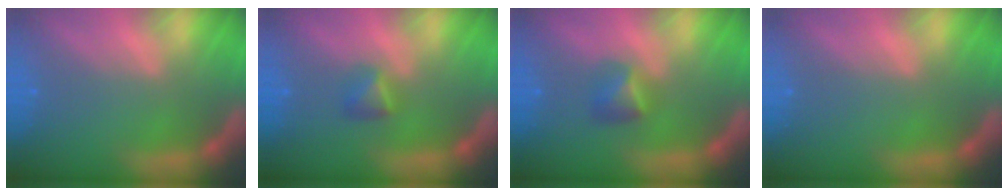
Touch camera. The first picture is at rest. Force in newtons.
{"total": 1.9}
{"total": 2.4}
{"total": 0.0}